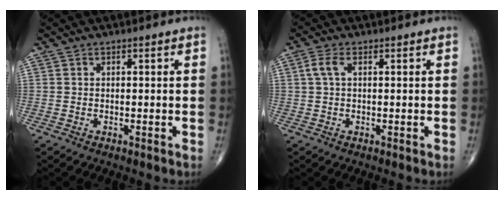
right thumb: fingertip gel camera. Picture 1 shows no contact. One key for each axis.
{"total": 2.7, "fx": 0.7, "fy": 1.2, "fz": 2.4, "tx": -0.062, "ty": 0.009, "tz": 0.014}